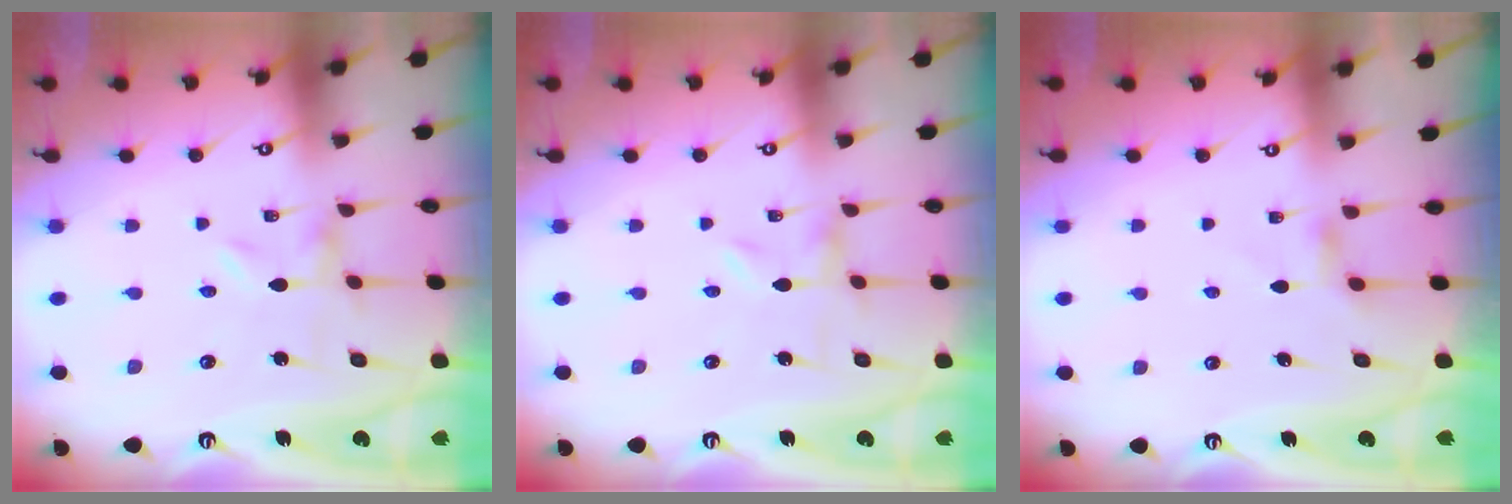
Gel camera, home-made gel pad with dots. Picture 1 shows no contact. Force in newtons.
{"total": 0.0}
{"total": 3.3, "press": 3.3, "slide": 0.5}